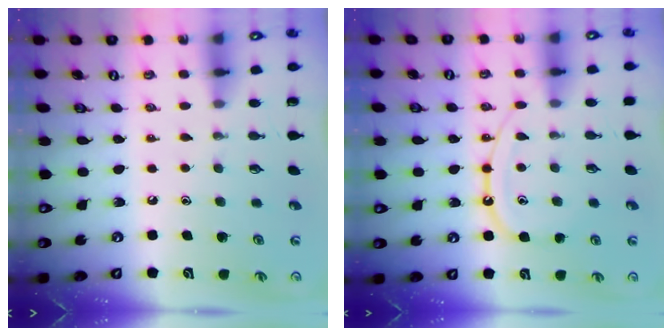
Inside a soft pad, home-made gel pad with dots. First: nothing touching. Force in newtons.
{"total": 11.3, "press": 11.2, "slide": 1.1}